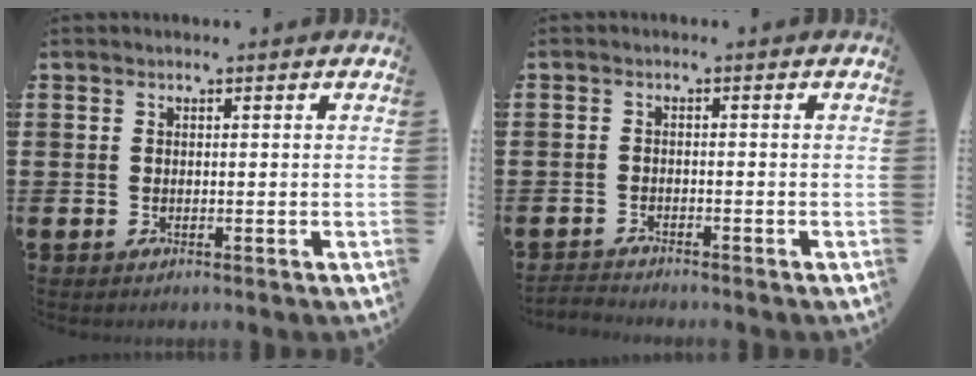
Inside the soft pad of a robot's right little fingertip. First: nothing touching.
{"total": 1.4, "force": [-1.4, 0.0, -0.1], "torque": [-0.002, 0.002, -0.028]}